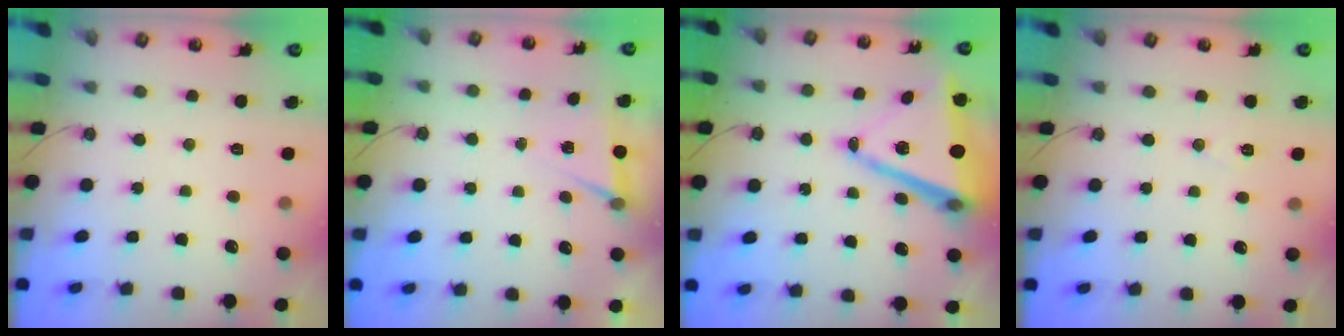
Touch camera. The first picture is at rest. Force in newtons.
{"total": 4.9, "press": 2.1, "slide": 4.5}
{"total": 14.8, "press": 14.5, "slide": 2.9}
{"total": 5.6, "press": 3.5, "slide": 4.3}